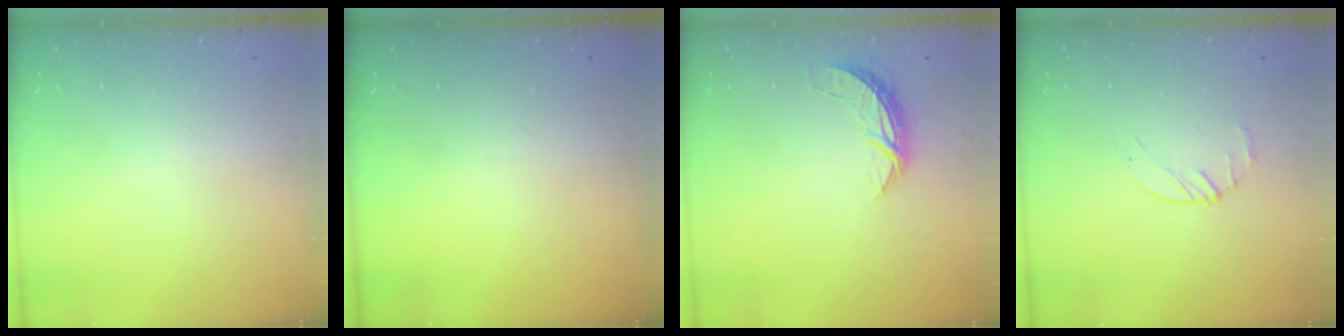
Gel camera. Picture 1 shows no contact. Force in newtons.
{"total": 0.0}
{"total": 5.5, "press": 5.5, "slide": 0.3}
{"total": 2.4, "press": 2.3, "slide": 0.3}